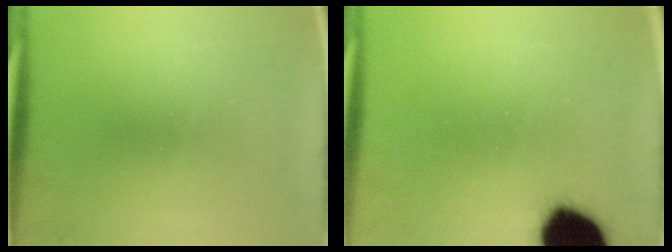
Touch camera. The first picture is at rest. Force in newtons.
{"total": 17.1}